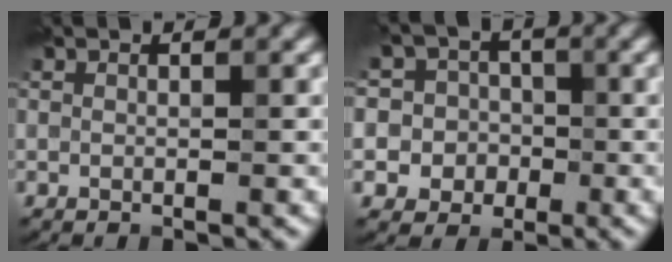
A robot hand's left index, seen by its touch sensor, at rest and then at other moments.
{"total": 6.9, "force": [0.0, 6.7, 1.7], "torque": [-0.026, 0.034, -0.034]}